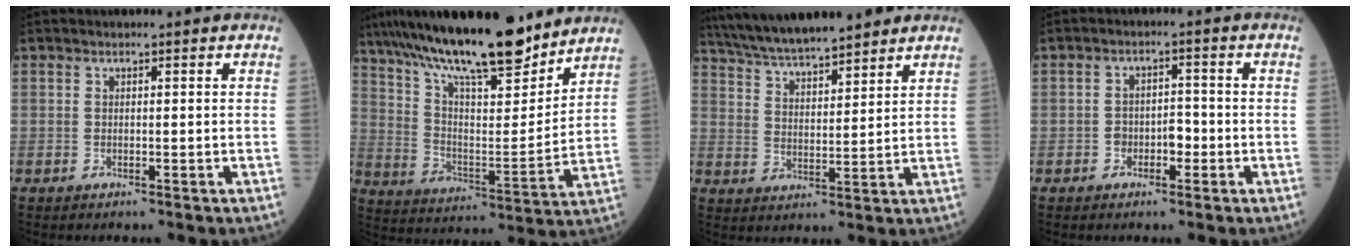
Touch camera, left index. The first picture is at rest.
{"total": 22.2, "force": [18.1, 4.0, 12.3], "torque": [-0.216, 0.009, 0.300]}
{"total": 14.6, "force": [12.9, 2.0, 6.7], "torque": [-0.119, 0.025, 0.220]}
{"total": 3.0, "force": [-1.1, 1.8, 2.1], "torque": [-0.029, 0.011, -0.021]}